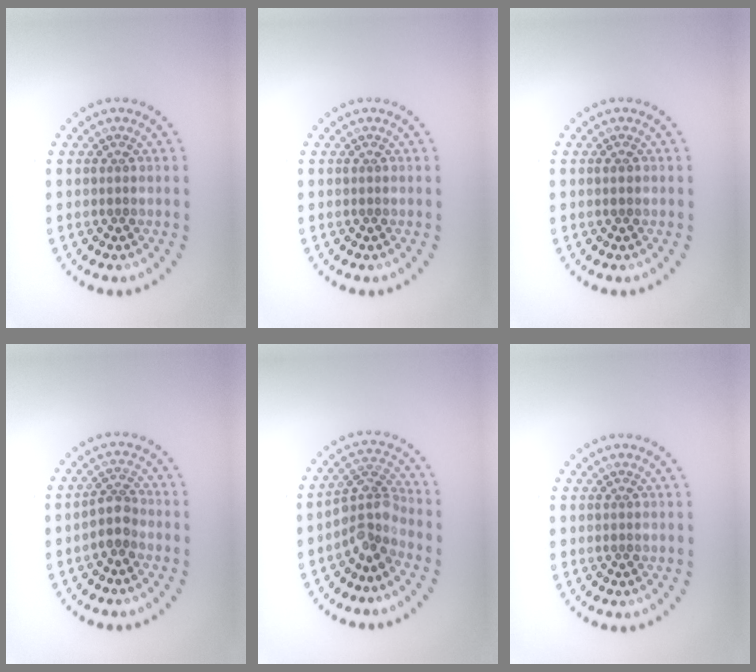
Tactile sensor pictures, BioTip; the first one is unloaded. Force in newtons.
{"total": 0.0}
{"total": 0.7, "press": 0.7, "slide": 0.0}
{"total": 2.1, "press": 1.8, "slide": 1.1}
{"total": 3.6, "press": 2.6, "slide": 2.5}
{"total": 0.0}